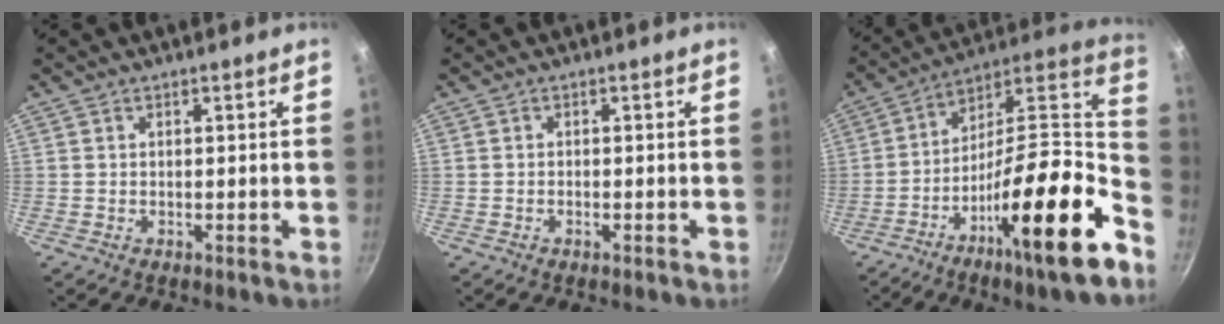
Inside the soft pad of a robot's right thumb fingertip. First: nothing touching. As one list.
[{"total": 0.7, "force": [-0.6, 0.1, 0.4], "torque": [-0.013, 0.005, -0.010]}, {"total": 25.1, "force": [-8.7, 5.9, 22.8], "torque": [-0.323, 0.040, -0.158]}]